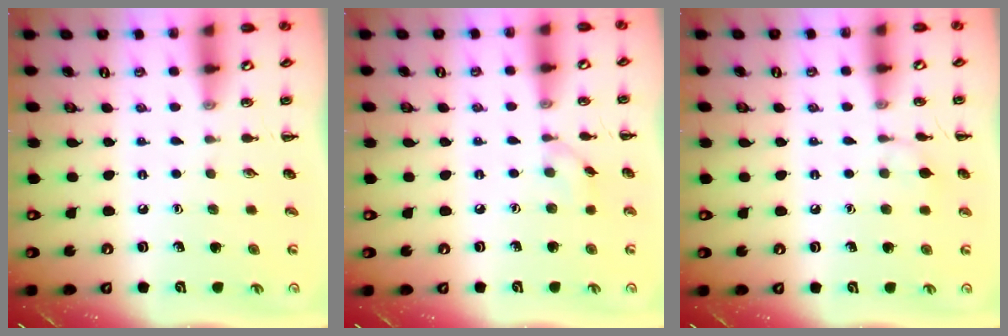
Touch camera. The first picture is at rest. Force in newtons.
{"total": 3.6, "press": 3.3, "slide": 1.5}
{"total": 5.4, "press": 5.1, "slide": 1.8}